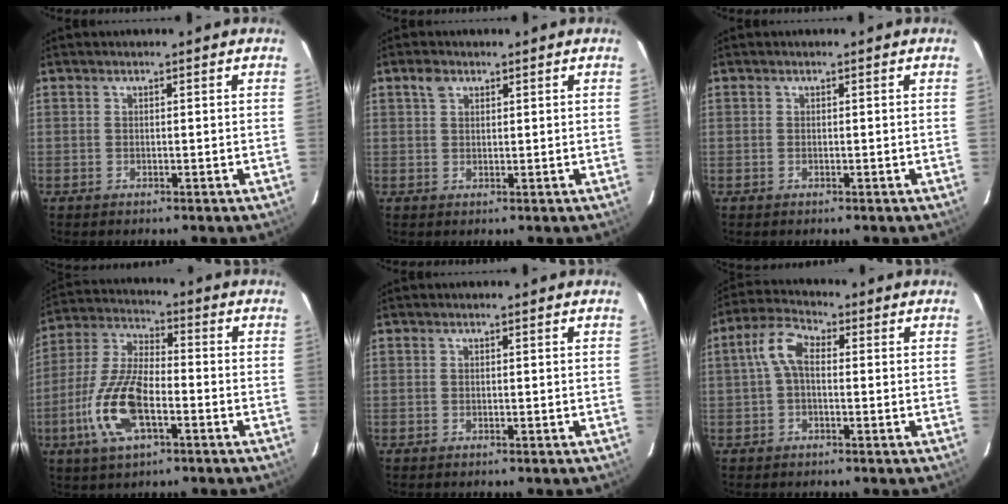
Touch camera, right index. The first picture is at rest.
{"total": 2.2, "force": [1.2, 1.5, 1.1], "torque": [-0.022, 0.008, 0.023]}
{"total": 0.0}
{"total": 14.1, "force": [-5.0, 5.7, 11.9], "torque": [-0.263, -0.004, -0.097]}
{"total": 0.0}
{"total": 5.6, "force": [0.2, 3.1, 4.7], "torque": [-0.100, 0.022, 0.002]}